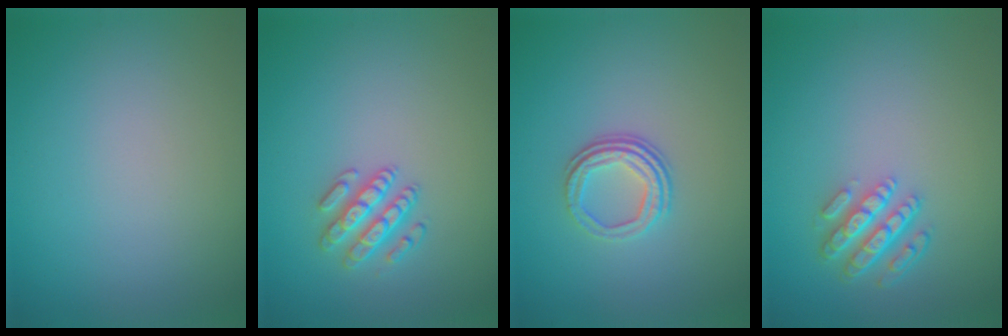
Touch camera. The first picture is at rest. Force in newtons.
{"total": 2.6, "press": 2.6, "slide": 0.5}
{"total": 3.1, "press": 2.3, "slide": 2.1}
{"total": 4.2, "press": 3.2, "slide": 2.8}